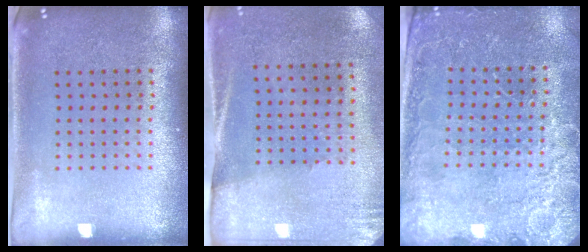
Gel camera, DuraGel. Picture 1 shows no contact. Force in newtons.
{"total": 2.7, "press": 2.3, "slide": 1.4}
{"total": 2.8, "press": 2.7, "slide": 0.4}